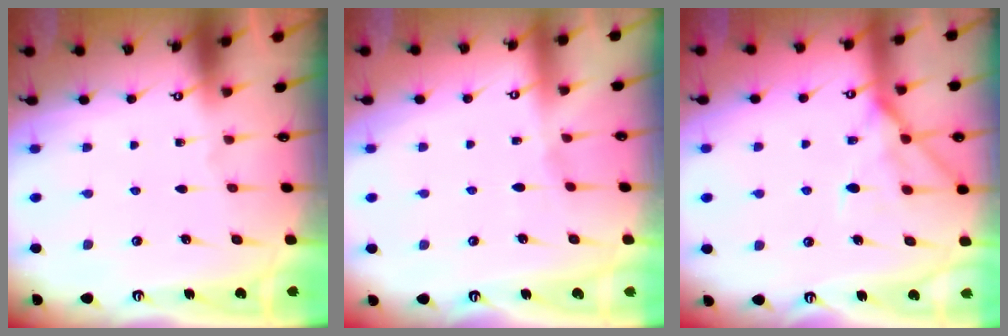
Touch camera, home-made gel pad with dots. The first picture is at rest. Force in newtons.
{"total": 1.7, "press": 1.7, "slide": 0.4}
{"total": 12.7, "press": 12.7, "slide": 1.1}